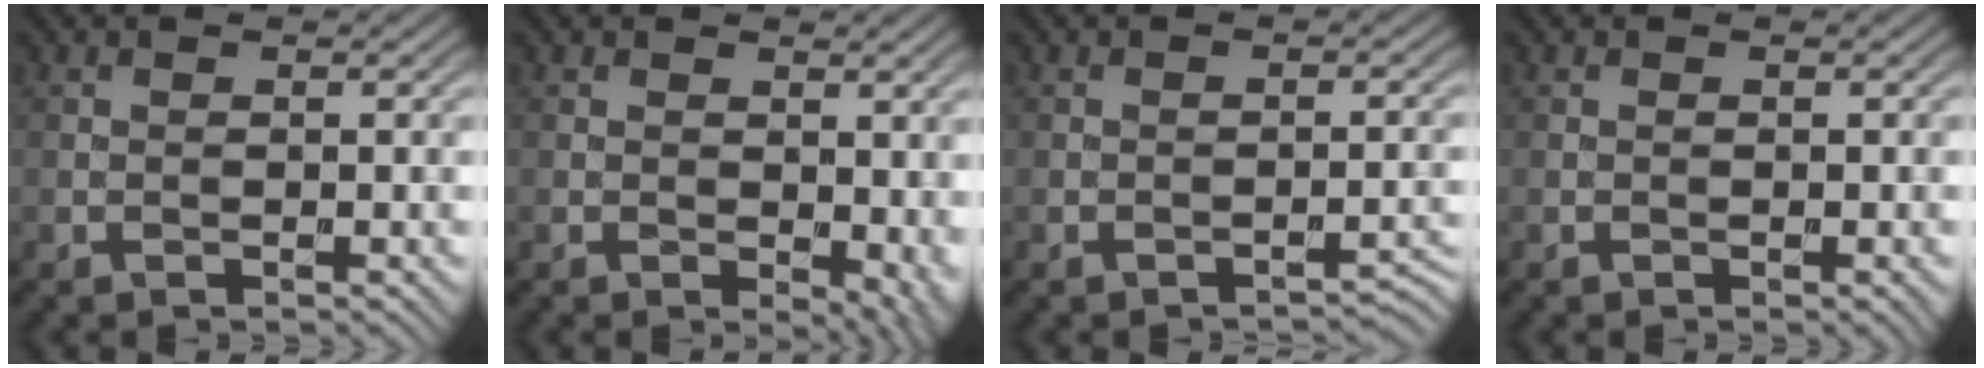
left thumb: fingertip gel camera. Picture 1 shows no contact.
{"total": 4.3, "force": [-0.2, 2.5, 3.5], "torque": [-0.042, -0.008, 0.004]}
{"total": 1.7, "force": [-1.6, 0.1, 0.7], "torque": [-0.004, 0.011, -0.025]}
{"total": 0.5, "force": [-0.2, 0.0, 0.5], "torque": [-0.007, -0.002, -0.004]}